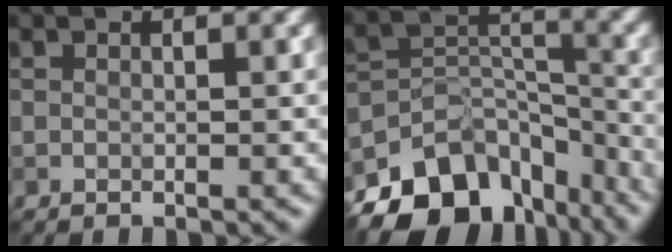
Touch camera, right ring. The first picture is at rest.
{"total": 11.1, "force": [-8.0, 6.1, 4.6], "torque": [-0.076, 0.007, -0.137]}